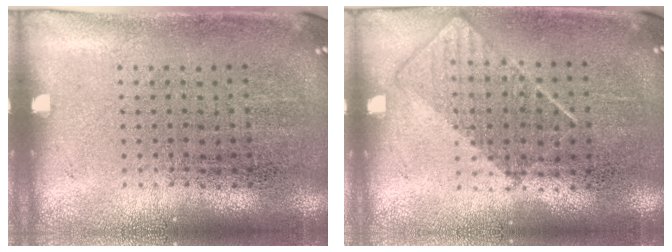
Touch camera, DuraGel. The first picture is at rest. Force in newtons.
{"total": 0.8, "press": 0.7, "slide": 0.4}